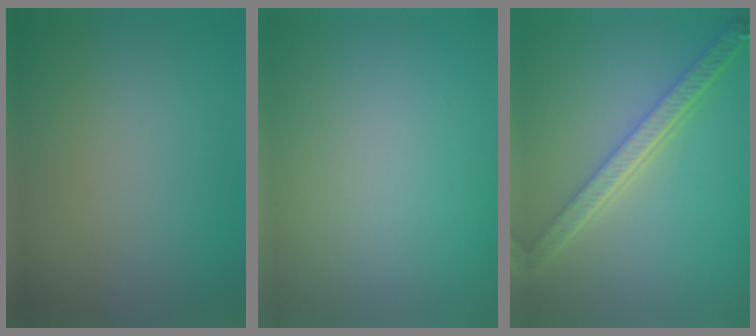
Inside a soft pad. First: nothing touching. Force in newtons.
{"total": 0.0}
{"total": 5.3, "press": 4.0, "slide": 3.4}